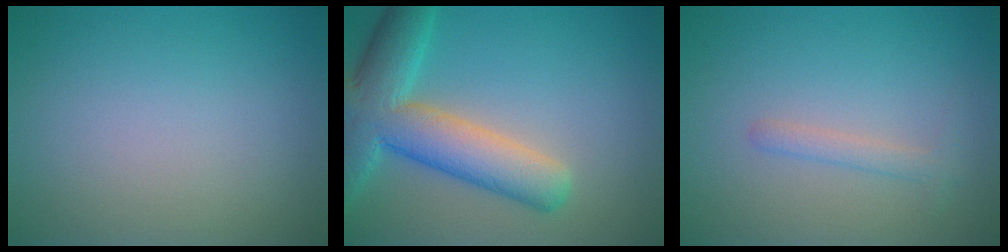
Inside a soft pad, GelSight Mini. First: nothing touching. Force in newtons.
{"total": 8.5, "press": 8.5, "slide": 0.5}
{"total": 1.4, "press": 1.4, "slide": 0.0}